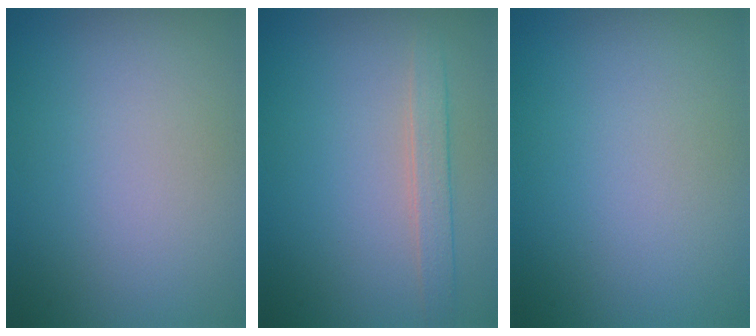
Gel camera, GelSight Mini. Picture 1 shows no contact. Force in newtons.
{"total": 1.9, "press": 1.9, "slide": 0.1}
{"total": 0.0}